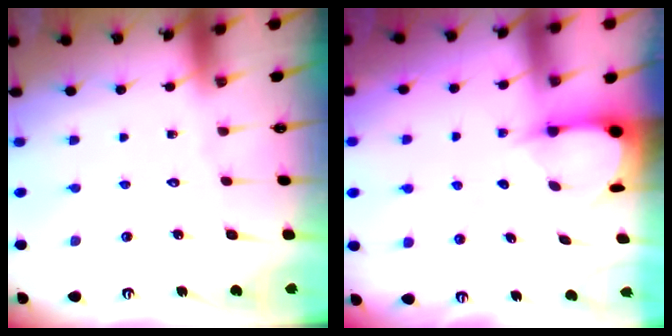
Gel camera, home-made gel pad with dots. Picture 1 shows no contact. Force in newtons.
{"total": 3.6, "press": 3.5, "slide": 0.6}